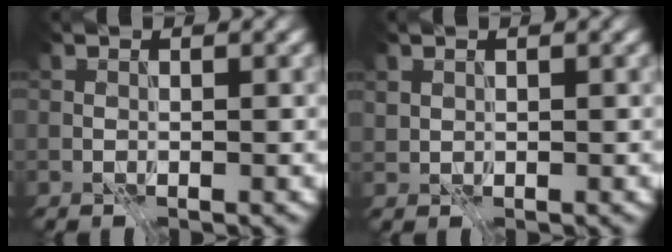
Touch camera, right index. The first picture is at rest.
{"total": 0.8, "force": [0.4, 0.6, 0.3], "torque": [-0.013, -0.002, 0.010]}